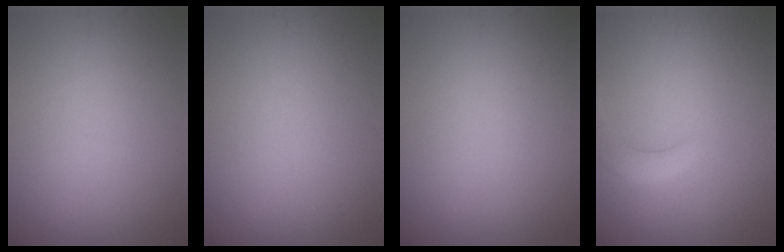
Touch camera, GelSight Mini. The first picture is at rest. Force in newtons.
{"total": 0.0}
{"total": 0.0}
{"total": 2.4, "press": 2.4, "slide": 0.2}